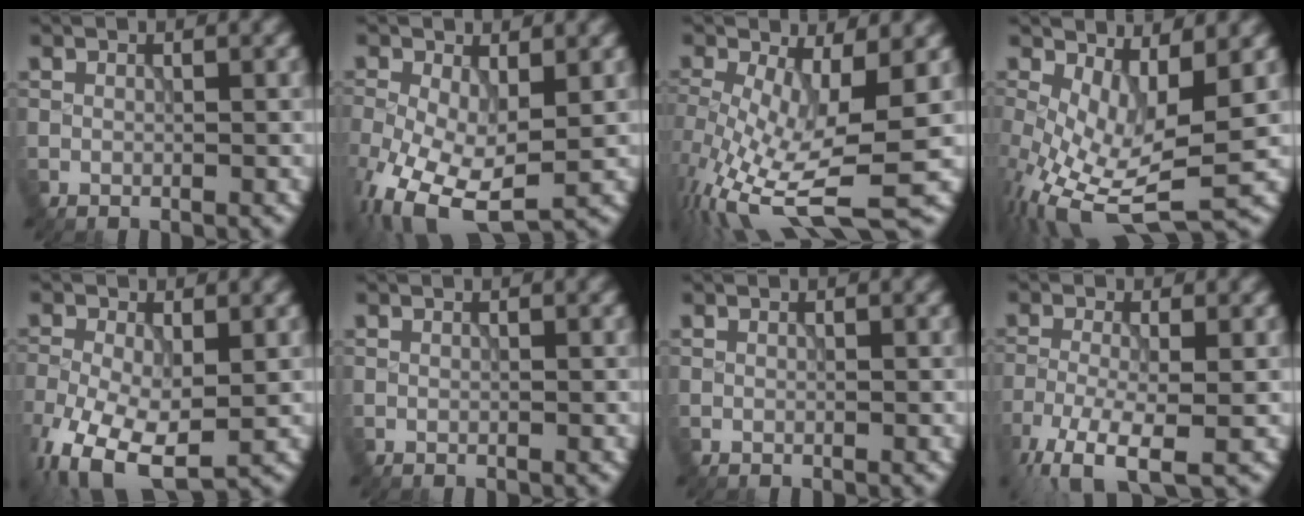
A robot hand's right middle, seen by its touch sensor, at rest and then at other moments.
{"total": 9.9, "force": [-3.2, 5.0, 7.9], "torque": [-0.175, -0.035, -0.051]}
{"total": 10.0, "force": [-2.5, 3.6, 9.0], "torque": [-0.179, -0.026, -0.040]}
{"total": 8.8, "force": [-1.3, 3.6, 8.0], "torque": [-0.169, -0.032, -0.014]}
{"total": 10.2, "force": [-4.2, 5.4, 7.6], "torque": [-0.168, -0.046, -0.062]}
{"total": 0.0}
{"total": 0.0}
{"total": 6.9, "force": [-4.4, 2.0, 5.0], "torque": [-0.106, -0.020, -0.087]}